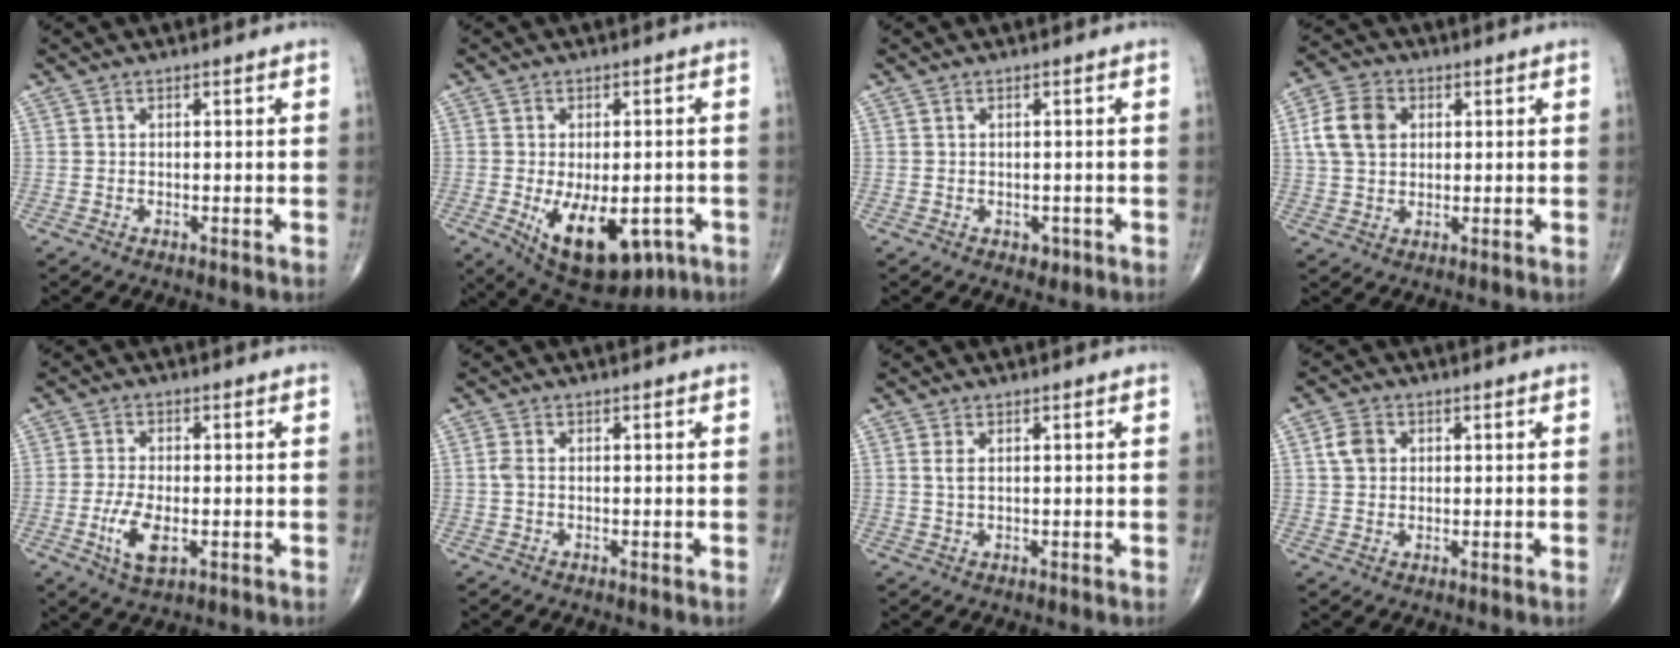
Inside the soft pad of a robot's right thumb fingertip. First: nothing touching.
{"total": 15.7, "force": [-5.5, 8.3, 12.1], "torque": [-0.172, -0.005, -0.060]}
{"total": 1.3, "force": [-0.4, 1.0, 0.7], "torque": [-0.002, 0.001, -0.003]}
{"total": 8.7, "force": [1.9, 6.4, 5.6], "torque": [-0.097, 0.007, 0.033]}
{"total": 6.3, "force": [-1.7, 2.8, 5.4], "torque": [-0.108, -0.003, -0.029]}
{"total": 1.3, "force": [0.0, 0.6, 1.2], "torque": [-0.029, -0.002, -0.001]}
{"total": 1.6, "force": [0.5, 0.6, 1.3], "torque": [-0.031, 0.002, 0.016]}
{"total": 3.9, "force": [1.0, 3.1, 2.1], "torque": [-0.035, 0.003, 0.016]}